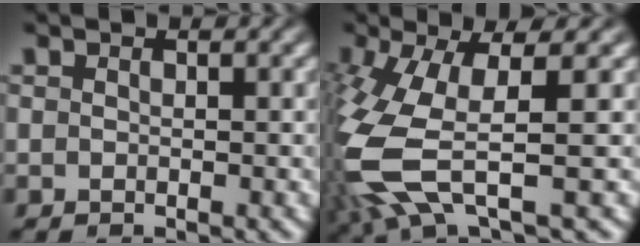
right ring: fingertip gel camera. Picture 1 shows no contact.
{"total": 8.4, "force": [-1.3, 4.4, 7.1], "torque": [-0.191, -0.033, 0.000]}